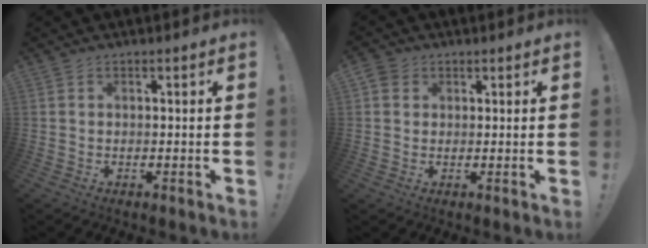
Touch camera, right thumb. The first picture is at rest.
{"total": 4.0, "force": [1.9, 3.4, 0.9], "torque": [-0.014, -0.004, 0.037]}